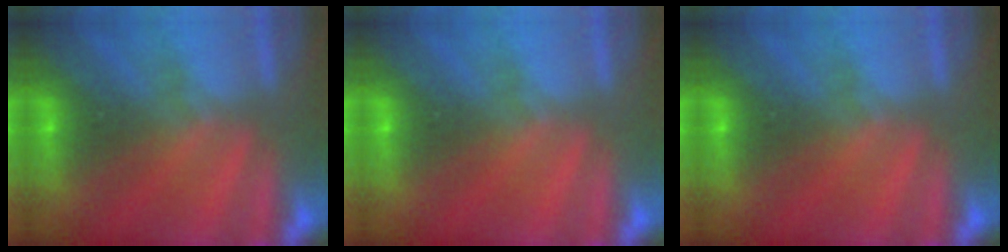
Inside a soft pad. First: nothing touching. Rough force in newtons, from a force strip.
{"total": 0.0}
{"total": 0.0}